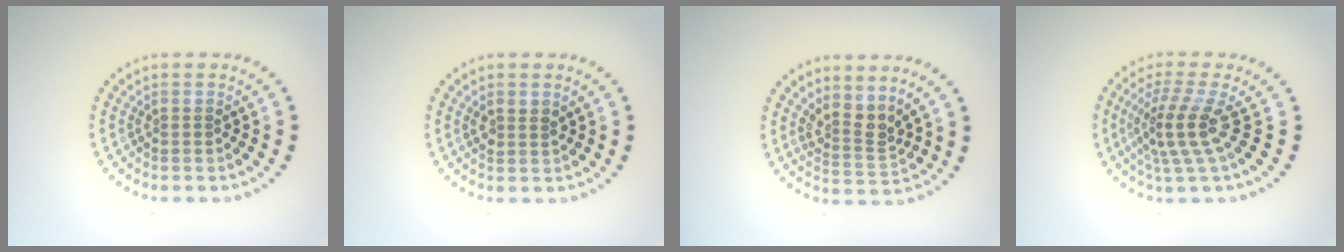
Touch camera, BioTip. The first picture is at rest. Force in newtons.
{"total": 1.2, "press": 1.1, "slide": 0.5}
{"total": 2.6, "press": 1.7, "slide": 2.0}
{"total": 3.7, "press": 2.6, "slide": 2.6}